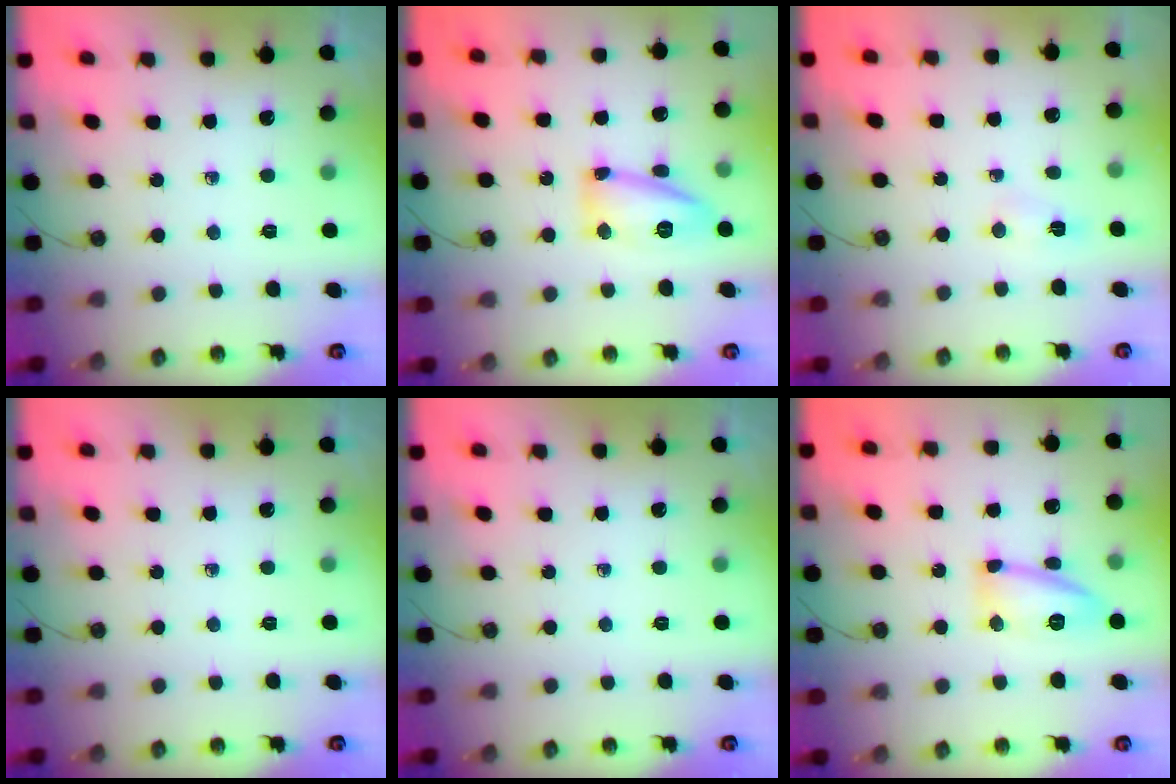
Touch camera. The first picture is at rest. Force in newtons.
{"total": 12.5, "press": 12.2, "slide": 2.5}
{"total": 2.9, "press": 2.9, "slide": 0.4}
{"total": 0.0}
{"total": 0.0}
{"total": 12.0, "press": 12.0, "slide": 0.7}